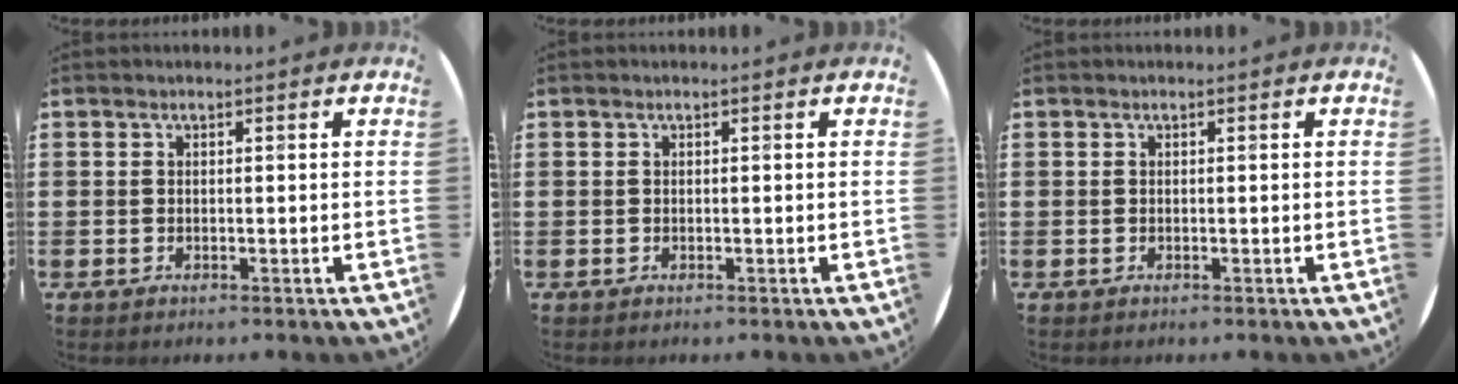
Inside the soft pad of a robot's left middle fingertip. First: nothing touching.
{"total": 0.0}
{"total": 0.0}